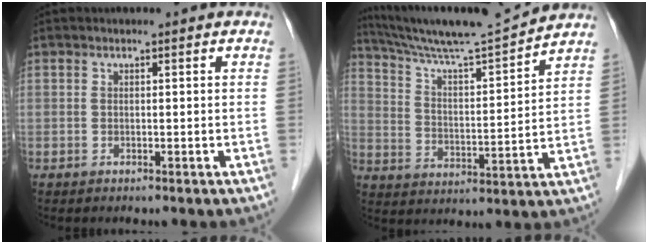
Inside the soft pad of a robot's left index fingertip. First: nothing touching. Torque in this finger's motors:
{"motor_torque": [-0.10, -0.14, 0.11, 0.04]}